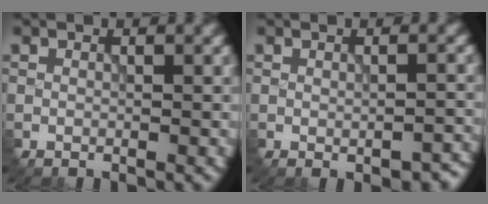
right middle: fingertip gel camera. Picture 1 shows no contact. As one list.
[{"total": 2.0, "force": [-1.2, 0.7, 1.5], "torque": [-0.024, -0.003, -0.009]}]